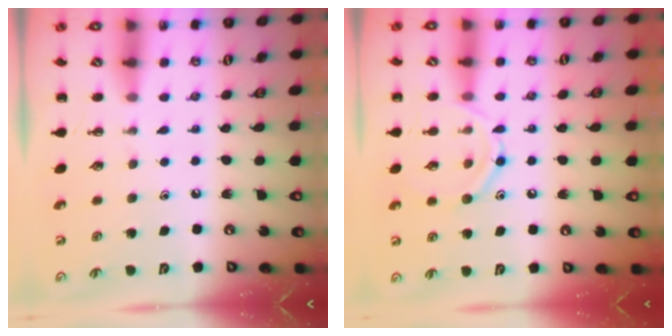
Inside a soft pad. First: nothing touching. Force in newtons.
{"total": 10.6, "press": 10.6, "slide": 0.8}